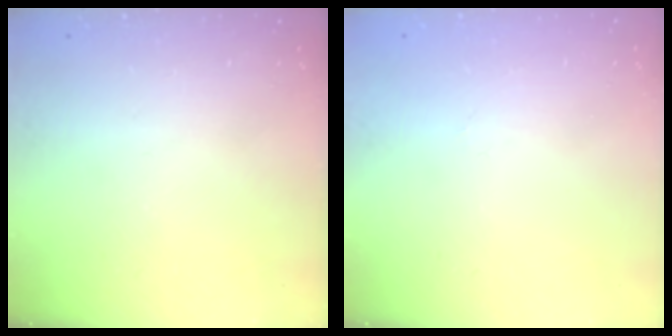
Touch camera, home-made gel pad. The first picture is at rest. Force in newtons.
{"total": 0.0}